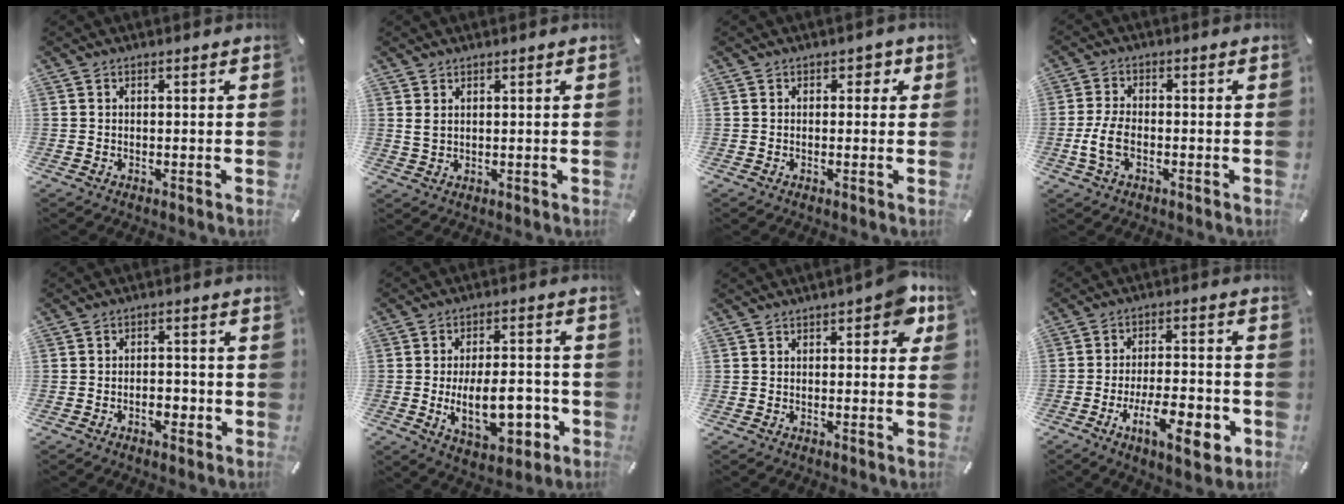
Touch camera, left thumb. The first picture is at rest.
{"total": 1.8, "force": [1.1, 0.8, 1.2], "torque": [-0.027, 0.001, 0.020]}
{"total": 1.6, "force": [0.0, 1.3, 0.8], "torque": [-0.008, 0.005, -0.005]}
{"total": 5.7, "force": [-1.9, 3.1, 4.4], "torque": [-0.096, 0.004, -0.036]}
{"total": 3.8, "force": [-1.7, 2.5, 2.3], "torque": [-0.039, 0.008, -0.031]}
{"total": 15.2, "force": [-3.4, 8.0, 12.5], "torque": [-0.201, -0.002, -0.055]}
{"total": 5.5, "force": [2.0, 2.7, 4.4], "torque": [-0.050, -0.004, 0.027]}
{"total": 14.6, "force": [-6.0, 5.1, 12.3], "torque": [-0.196, 0.019, -0.091]}